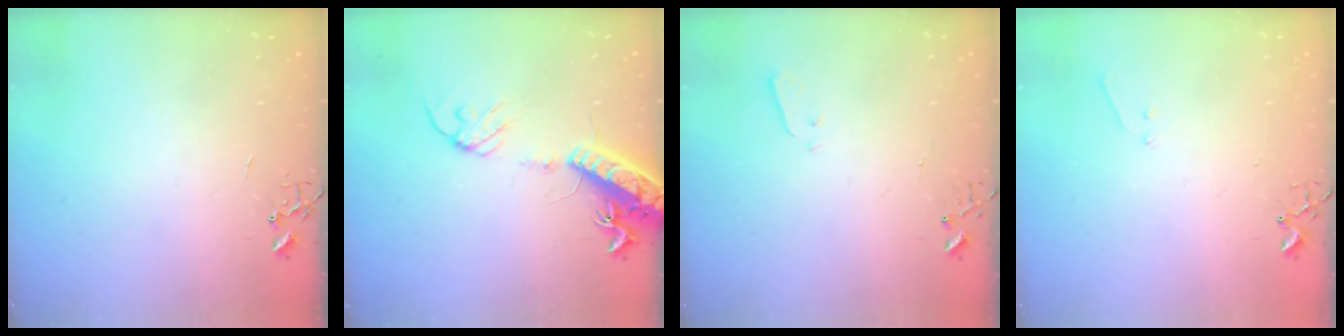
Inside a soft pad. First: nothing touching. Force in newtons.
{"total": 16.1, "press": 15.7, "slide": 3.6}
{"total": 1.9, "press": 1.9, "slide": 0.4}
{"total": 5.7, "press": 5.7, "slide": 0.7}